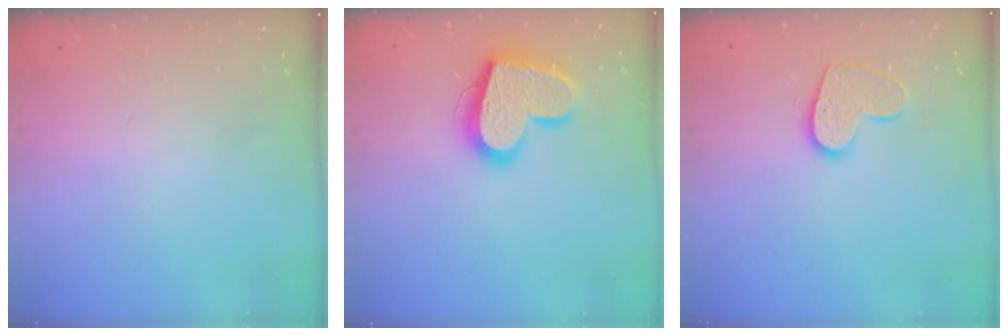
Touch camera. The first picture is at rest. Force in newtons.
{"total": 19.5, "press": 19.4, "slide": 1.6}
{"total": 10.6, "press": 10.5, "slide": 0.8}